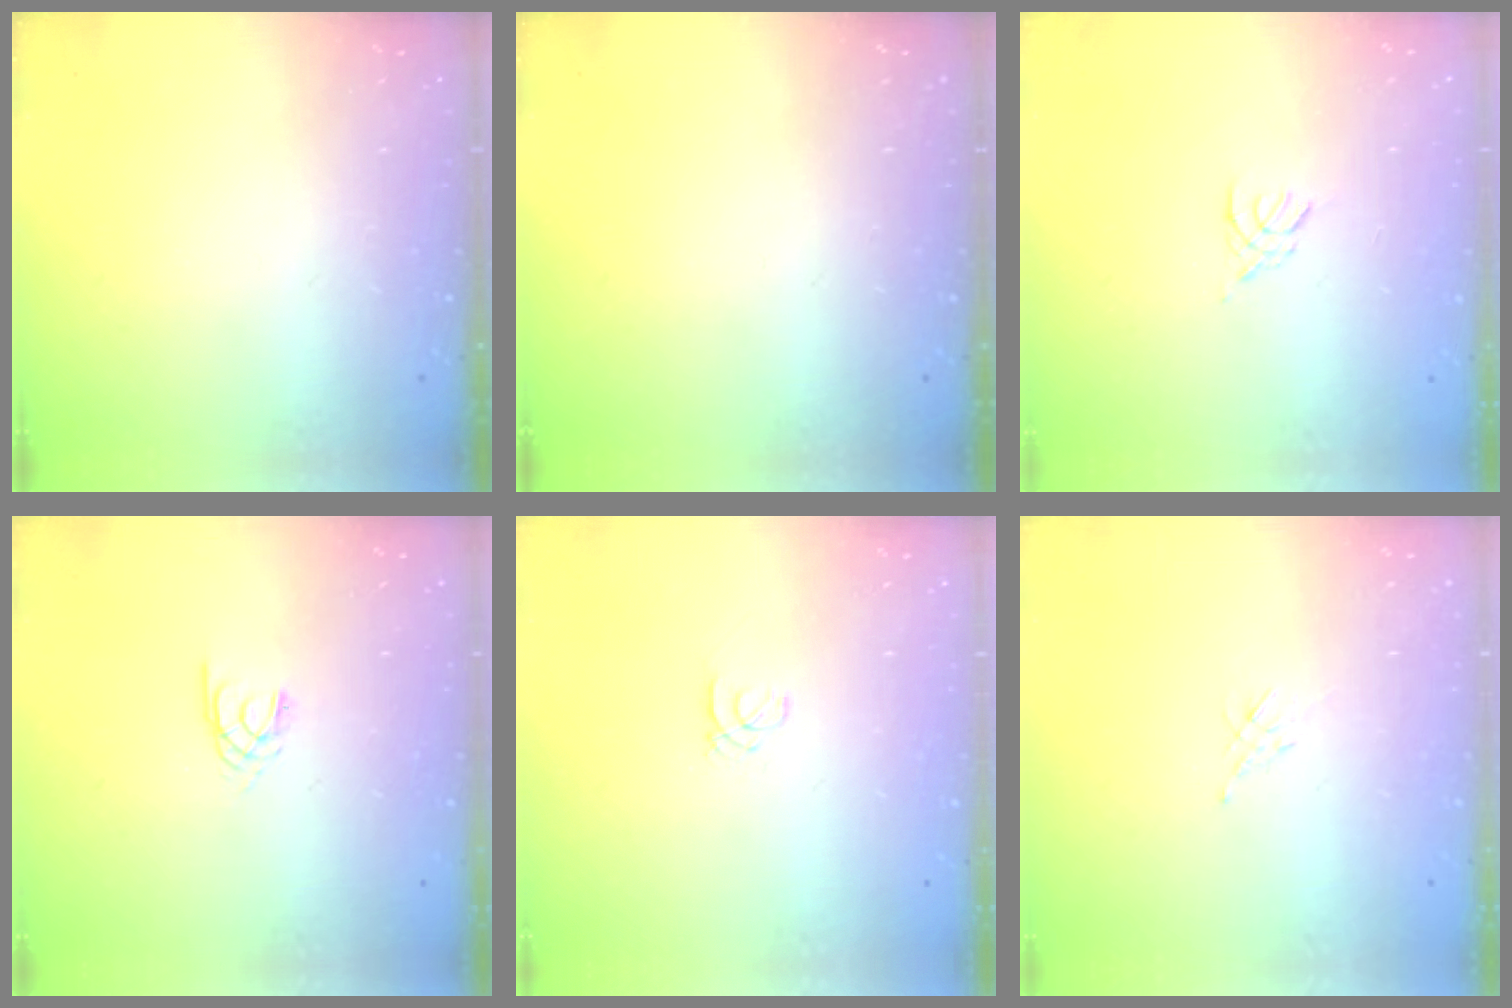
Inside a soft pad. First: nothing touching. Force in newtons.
{"total": 0.0}
{"total": 2.6, "press": 2.5, "slide": 0.6}
{"total": 1.7, "press": 1.7, "slide": 0.3}
{"total": 1.0, "press": 1.0, "slide": 0.1}
{"total": 2.1, "press": 2.0, "slide": 0.5}